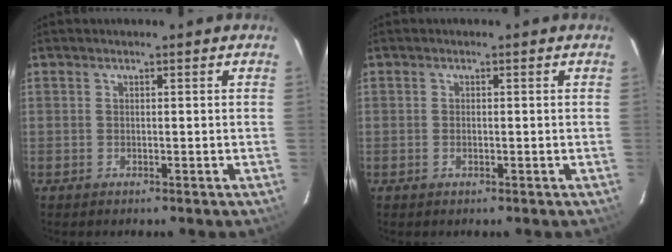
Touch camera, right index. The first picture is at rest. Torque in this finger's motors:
{"motor_torque": [-0.13, 0.22, -0.07, -0.02]}